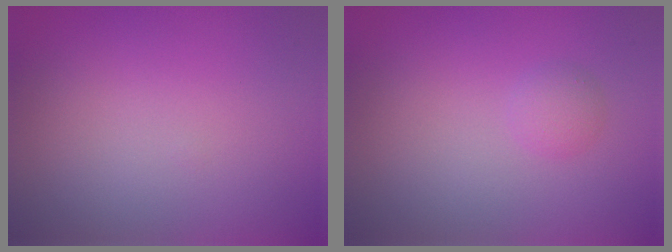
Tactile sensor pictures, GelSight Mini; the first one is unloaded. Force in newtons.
{"total": 1.1, "press": 1.1, "slide": 0.0}